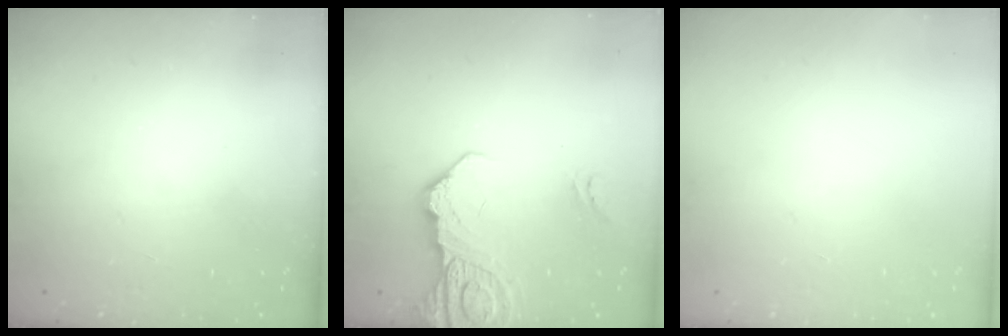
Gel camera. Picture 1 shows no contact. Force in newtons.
{"total": 13.4, "press": 13.3, "slide": 1.5}
{"total": 0.0}